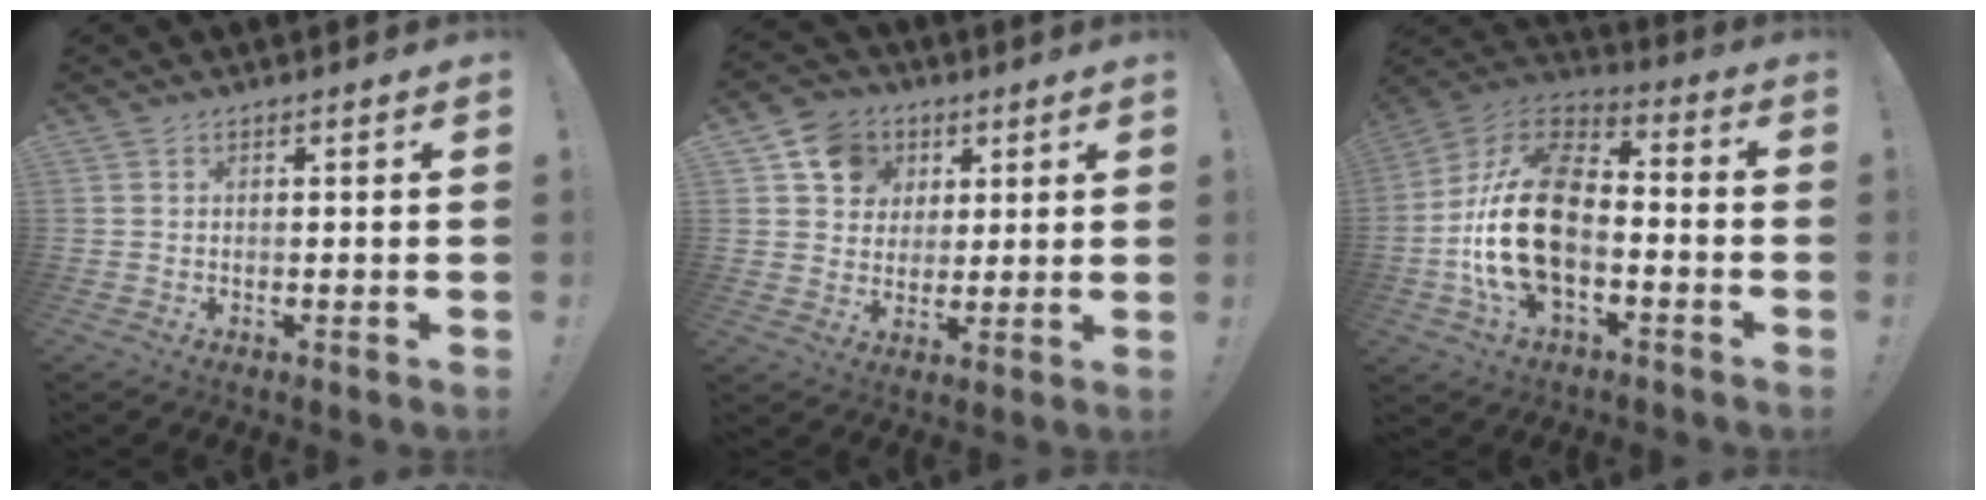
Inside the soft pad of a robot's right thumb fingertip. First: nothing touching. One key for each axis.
{"total": 10.7, "fx": 4.4, "fy": 9.2, "fz": 3.2, "tx": -0.043, "ty": -0.022, "tz": 0.089}
{"total": 23.0, "fx": -3.6, "fy": 13.9, "fz": 17.9, "tx": -0.344, "ty": 0.031, "tz": -0.054}